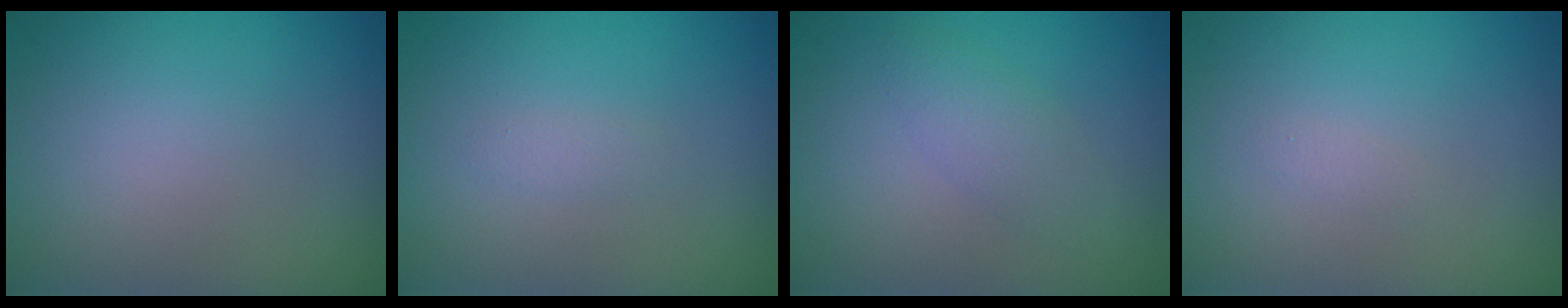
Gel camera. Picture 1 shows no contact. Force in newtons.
{"total": 0.6, "press": 0.6, "slide": 0.0}
{"total": 1.8, "press": 1.8, "slide": 0.2}
{"total": 0.5, "press": 0.5, "slide": 0.0}